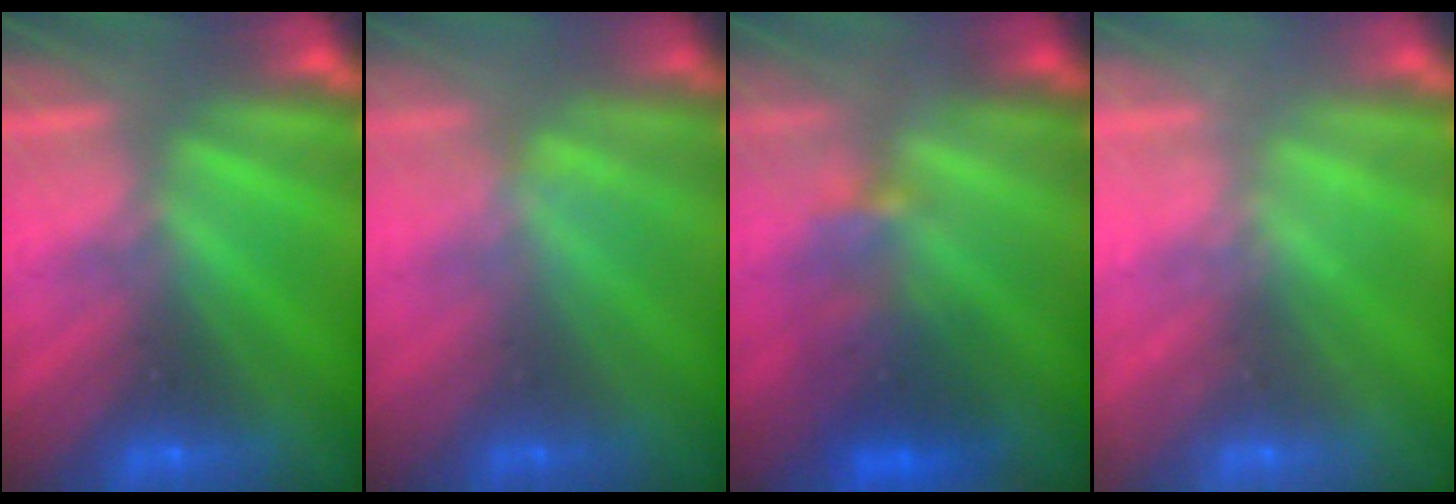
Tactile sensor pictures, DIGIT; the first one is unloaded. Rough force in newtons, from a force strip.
{"total": 2.4}
{"total": 3.8}
{"total": 2.4}